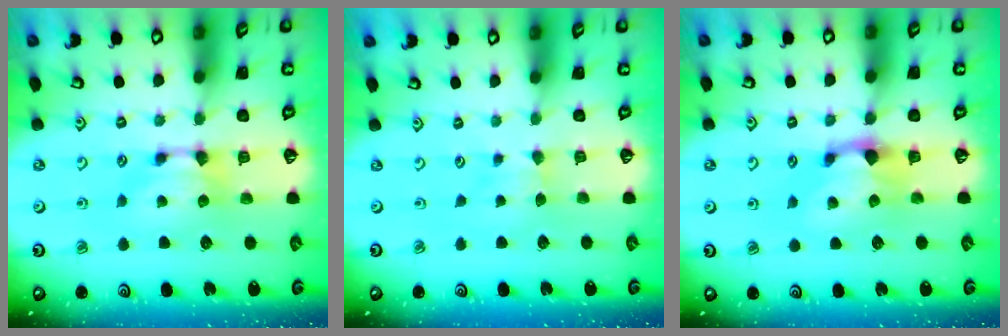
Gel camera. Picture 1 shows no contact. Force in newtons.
{"total": 2.6, "press": 2.6, "slide": 0.5}
{"total": 1.4, "press": 0.8, "slide": 1.2}